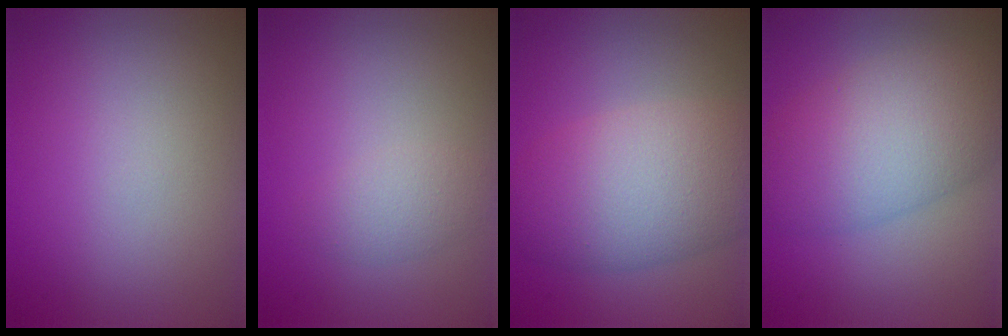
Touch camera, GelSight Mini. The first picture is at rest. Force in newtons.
{"total": 1.8, "press": 1.8, "slide": 0.1}
{"total": 7.9, "press": 7.9, "slide": 0.4}
{"total": 7.7, "press": 7.7, "slide": 0.4}